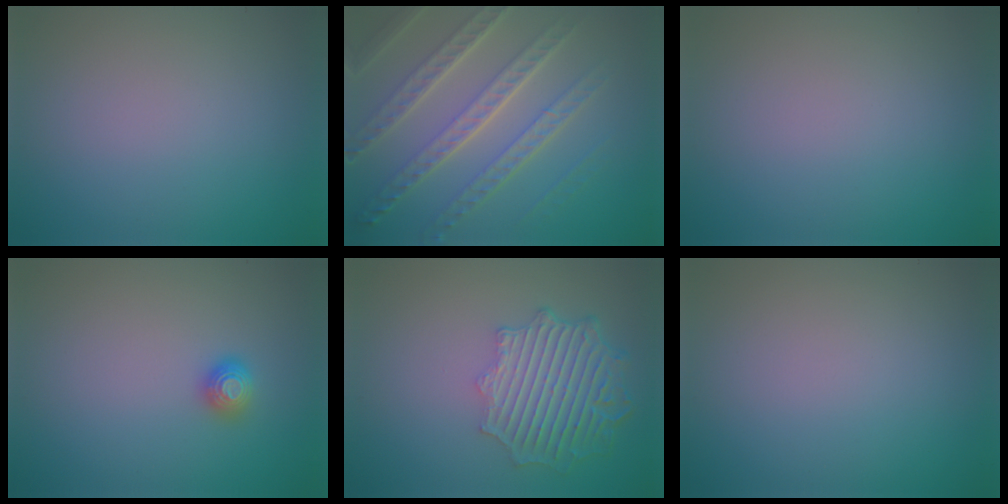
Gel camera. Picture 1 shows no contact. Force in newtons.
{"total": 7.2, "press": 5.0, "slide": 5.1}
{"total": 0.0}
{"total": 1.1, "press": 1.1, "slide": 0.1}
{"total": 6.8, "press": 5.3, "slide": 4.2}
{"total": 0.0}